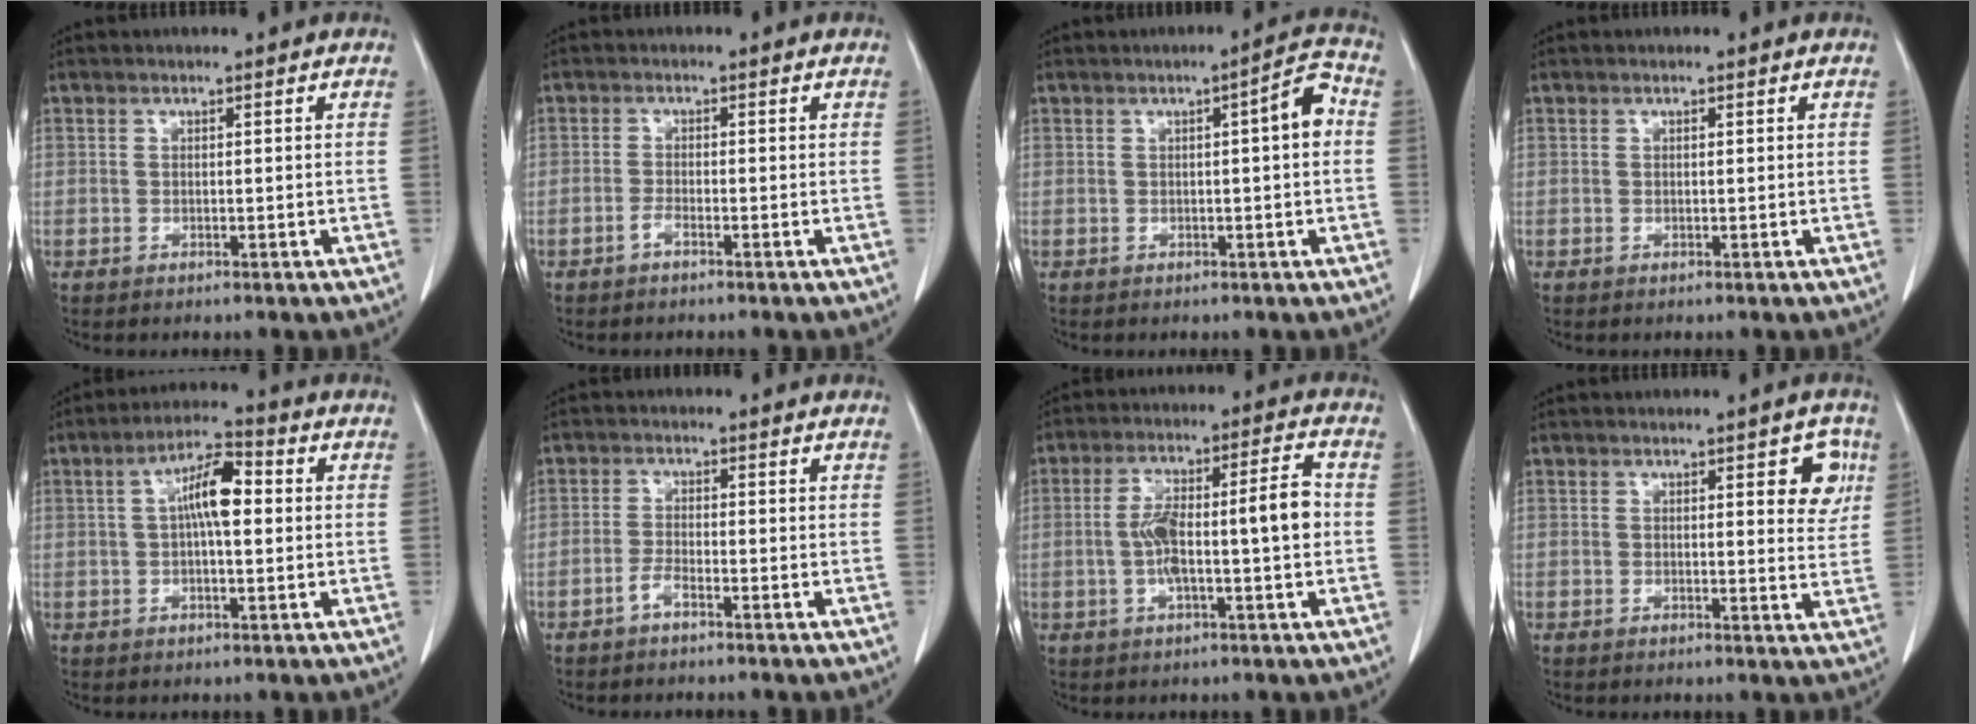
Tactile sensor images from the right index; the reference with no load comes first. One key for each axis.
{"total": 1.2, "fx": -0.9, "fy": 0.0, "fz": 0.8, "tx": -0.016, "ty": 0.002, "tz": -0.020}
{"total": 4.7, "fx": 0.4, "fy": 0.5, "fz": 4.6, "tx": -0.060, "ty": 0.012, "tz": 0.002}
{"total": 0.0}
{"total": 7.3, "fx": 0.9, "fy": 2.0, "fz": 7.0, "tx": -0.130, "ty": 0.022, "tz": 0.011}
{"total": 1.9, "fx": -1.5, "fy": 0.1, "fz": 1.3, "tx": -0.027, "ty": 0.001, "tz": -0.031}
{"total": 10.8, "fx": -0.9, "fy": 1.8, "fz": 10.6, "tx": -0.186, "ty": 0.030, "tz": -0.015}
{"total": 4.8, "fx": 1.9, "fy": 1.5, "fz": 4.1, "tx": -0.038, "ty": -0.003, "tz": 0.018}